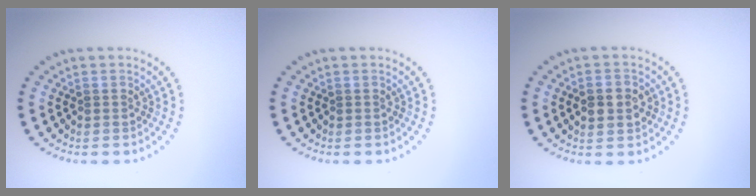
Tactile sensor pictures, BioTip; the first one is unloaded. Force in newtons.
{"total": 0.0}
{"total": 3.3, "press": 3.3, "slide": 0.5}